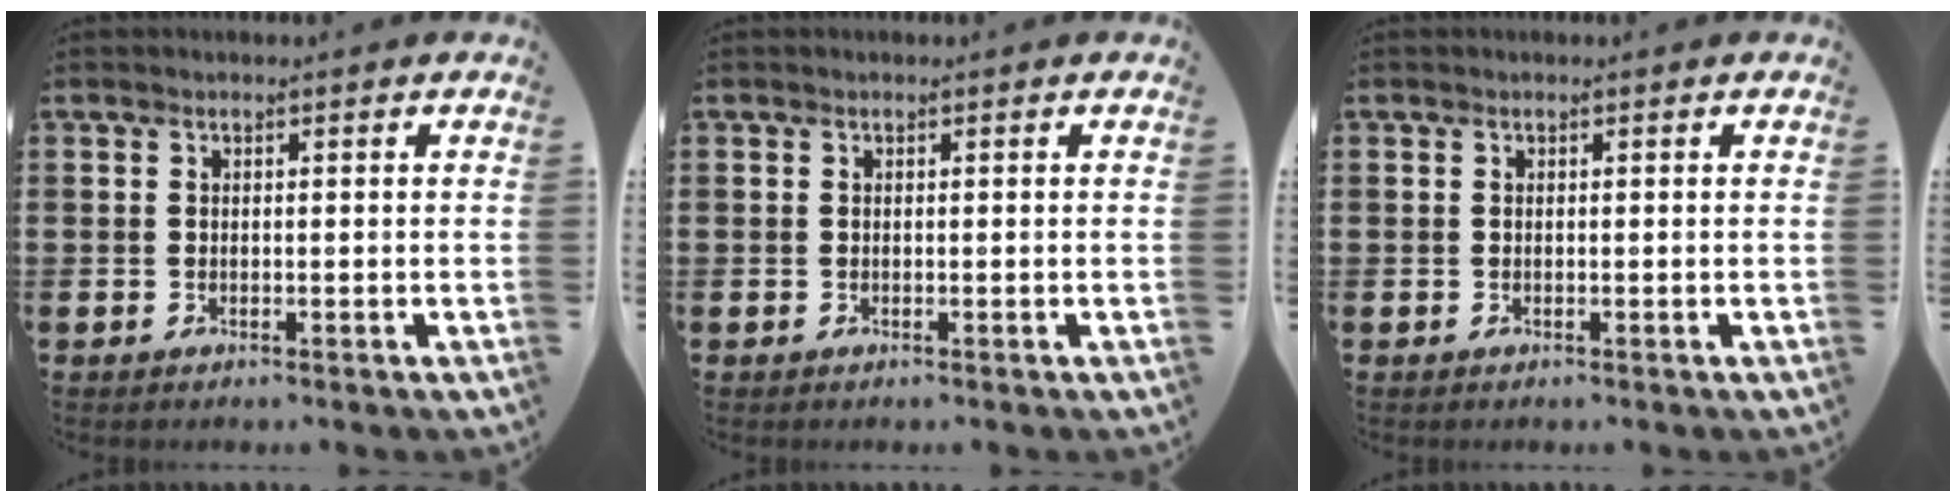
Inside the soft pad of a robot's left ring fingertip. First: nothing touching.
{"total": 0.0}
{"total": 0.0}